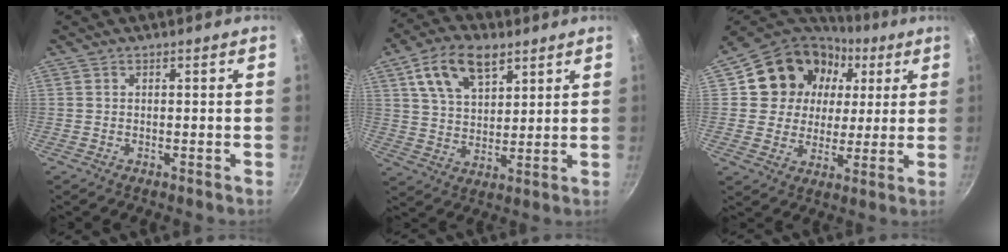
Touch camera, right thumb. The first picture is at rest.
{"total": 12.7, "force": [6.6, 7.2, 8.1], "torque": [-0.120, -0.016, 0.118]}
{"total": 17.2, "force": [5.2, 14.8, 7.2], "torque": [-0.112, 0.011, 0.082]}